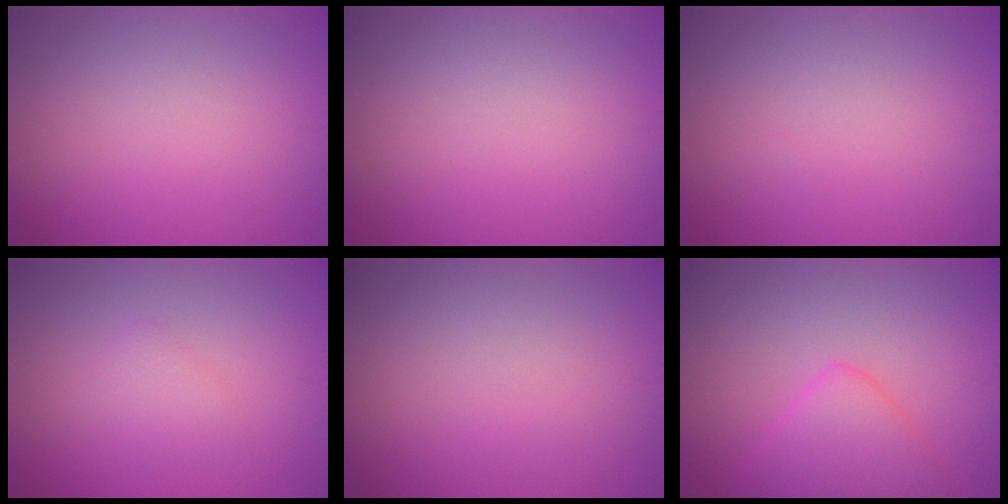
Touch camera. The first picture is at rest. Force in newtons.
{"total": 0.0}
{"total": 0.0}
{"total": 1.5, "press": 1.5, "slide": 0.1}
{"total": 0.0}
{"total": 3.6, "press": 3.6, "slide": 0.1}